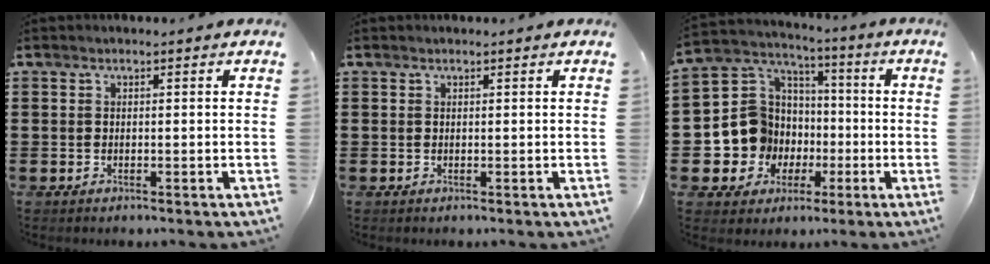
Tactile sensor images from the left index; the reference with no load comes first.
{"total": 0.0}
{"total": 10.1, "force": [-1.6, 9.7, 2.1], "torque": [-0.114, -0.013, -0.026]}